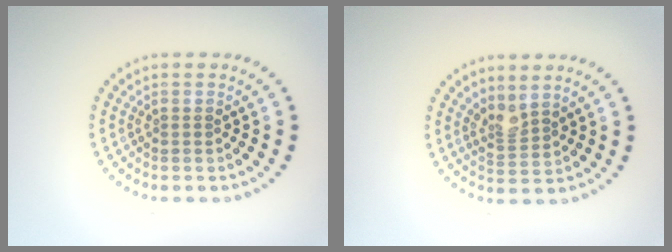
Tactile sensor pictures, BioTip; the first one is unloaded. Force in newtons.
{"total": 2.0, "press": 1.5, "slide": 1.3}